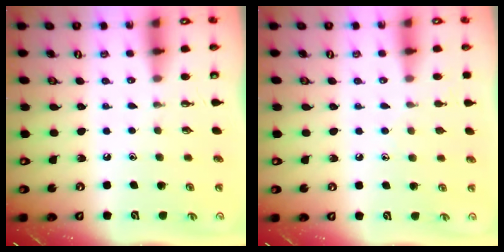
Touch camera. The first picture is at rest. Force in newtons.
{"total": 3.8, "press": 3.8, "slide": 0.4}